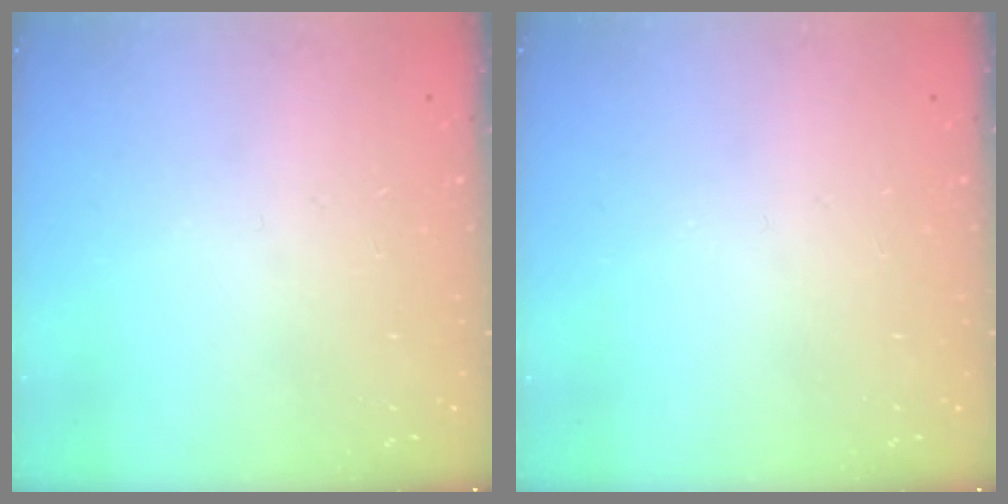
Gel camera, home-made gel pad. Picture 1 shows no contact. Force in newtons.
{"total": 0.0}